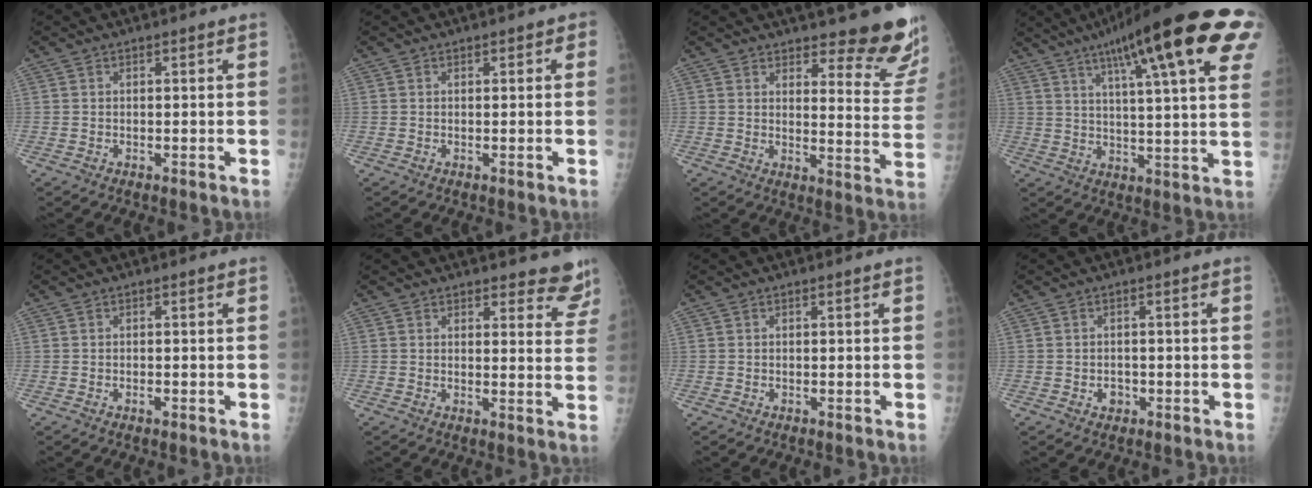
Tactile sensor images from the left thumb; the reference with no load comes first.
{"total": 1.2, "force": [0.5, 0.9, 0.7], "torque": [0.006, 0.002, 0.001]}
{"total": 14.1, "force": [12.1, 3.5, 6.2], "torque": [-0.032, -0.109, 0.135]}
{"total": 26.6, "force": [13.7, 4.8, 22.3], "torque": [-0.300, -0.006, 0.187]}
{"total": 0.8, "force": [-0.4, 0.4, 0.5], "torque": [-0.009, 0.000, -0.007]}
{"total": 8.0, "force": [7.5, 2.5, 1.3], "torque": [0.033, -0.047, 0.063]}
{"total": 0.0}
{"total": 2.0, "force": [-0.7, 1.7, 0.8], "torque": [-0.002, 0.005, -0.008]}